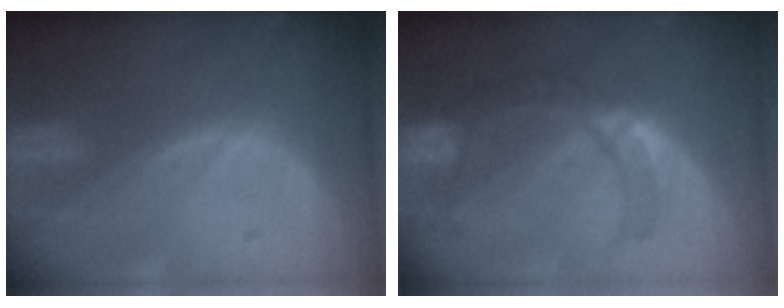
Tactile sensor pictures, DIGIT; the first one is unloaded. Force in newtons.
{"total": 7.0, "press": 6.9, "slide": 1.2}